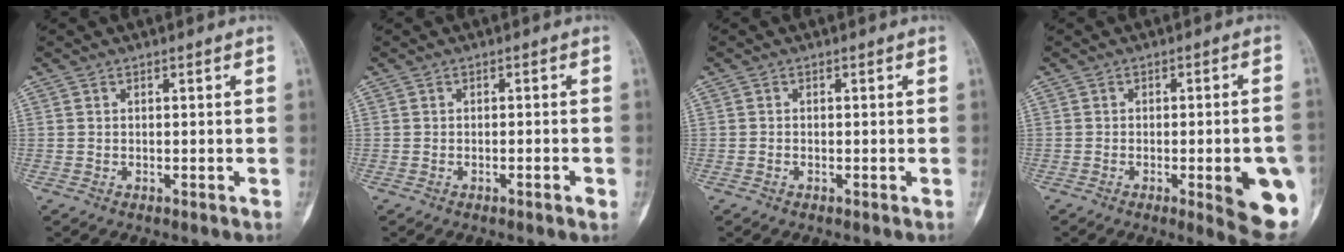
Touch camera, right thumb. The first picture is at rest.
{"total": 1.6, "force": [-0.7, 0.2, 1.4], "torque": [-0.027, 0.004, -0.010]}
{"total": 0.0}
{"total": 12.3, "force": [-3.4, 2.8, 11.4], "torque": [-0.117, -0.002, -0.034]}